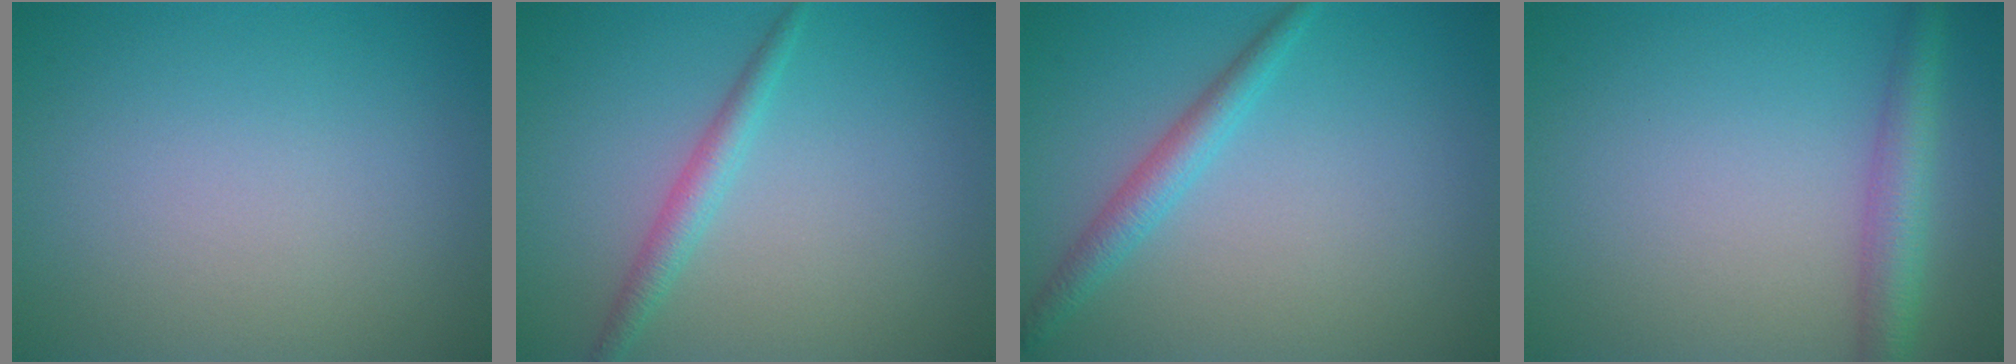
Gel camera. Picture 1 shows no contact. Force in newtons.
{"total": 2.0, "press": 2.0, "slide": 0.1}
{"total": 2.3, "press": 2.3, "slide": 0.2}
{"total": 3.5, "press": 3.5, "slide": 0.1}